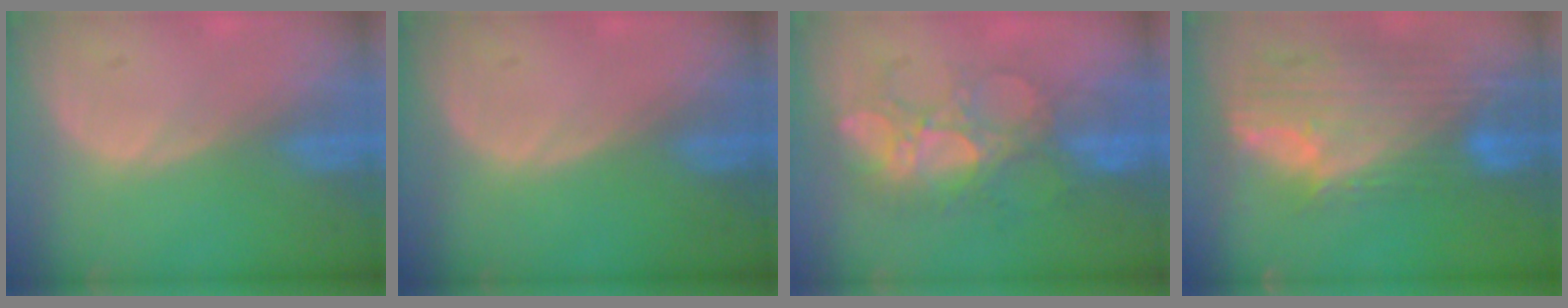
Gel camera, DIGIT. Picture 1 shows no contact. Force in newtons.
{"total": 0.0}
{"total": 7.7, "press": 7.6, "slide": 1.4}
{"total": 11.9, "press": 10.1, "slide": 6.3}